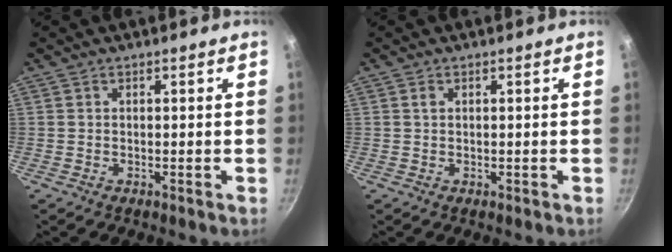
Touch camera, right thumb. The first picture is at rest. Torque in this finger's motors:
{"motor_torque": [-0.08, 0.22, 0.32, 0.03, -0.02]}